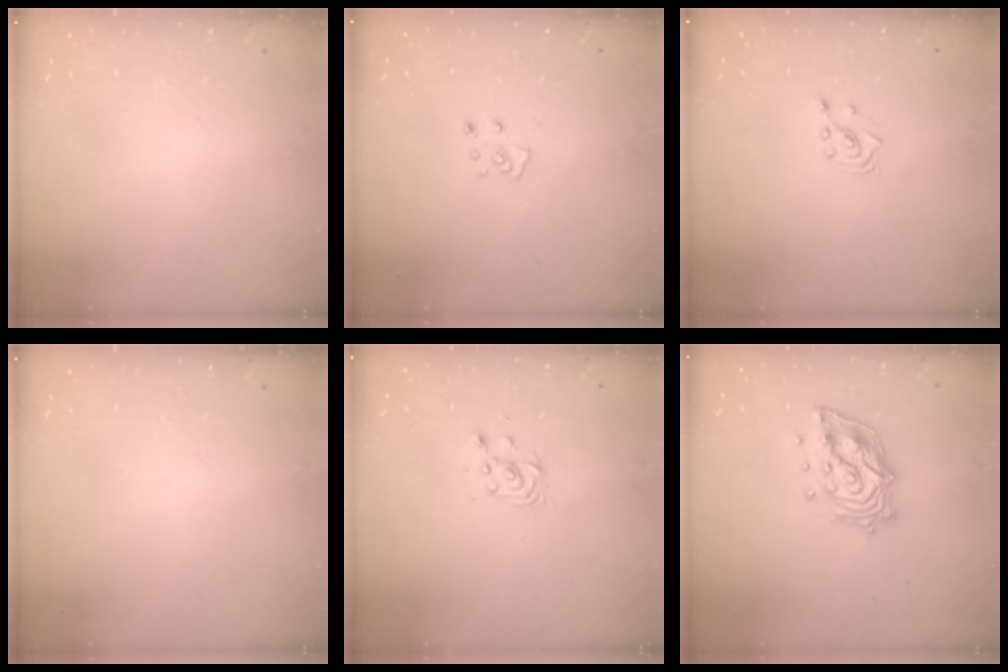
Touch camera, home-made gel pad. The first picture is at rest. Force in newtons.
{"total": 5.7, "press": 5.7, "slide": 0.7}
{"total": 2.5, "press": 2.4, "slide": 0.8}
{"total": 0.0}
{"total": 3.0, "press": 3.0, "slide": 0.2}
{"total": 14.8, "press": 14.6, "slide": 2.2}